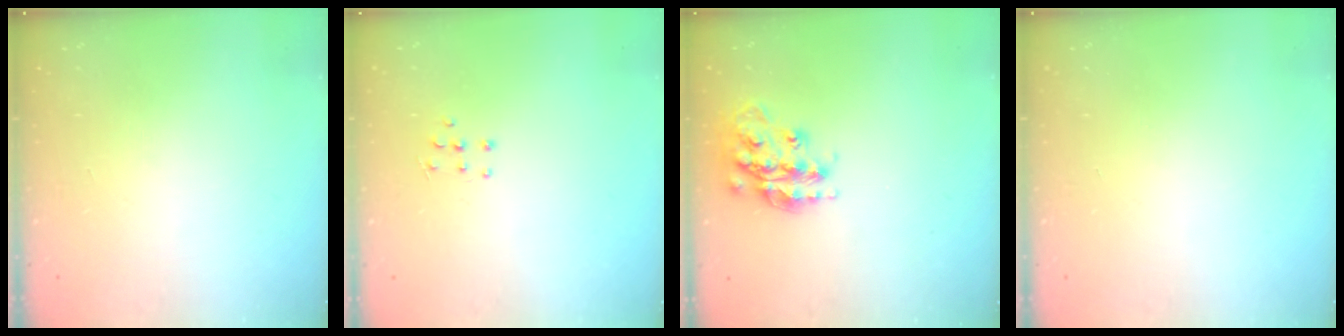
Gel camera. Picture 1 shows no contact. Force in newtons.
{"total": 5.0, "press": 4.9, "slide": 0.5}
{"total": 17.3, "press": 17.3, "slide": 1.2}
{"total": 0.0}